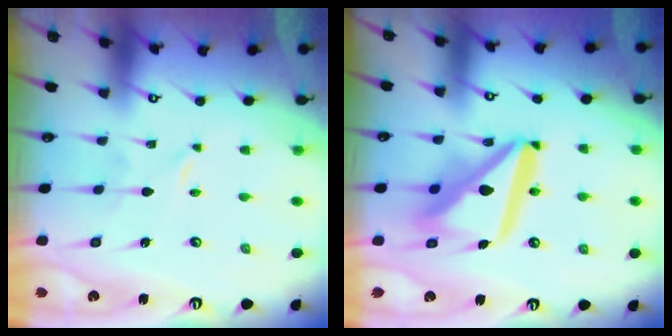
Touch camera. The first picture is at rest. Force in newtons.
{"total": 16.9, "press": 16.8, "slide": 2.0}